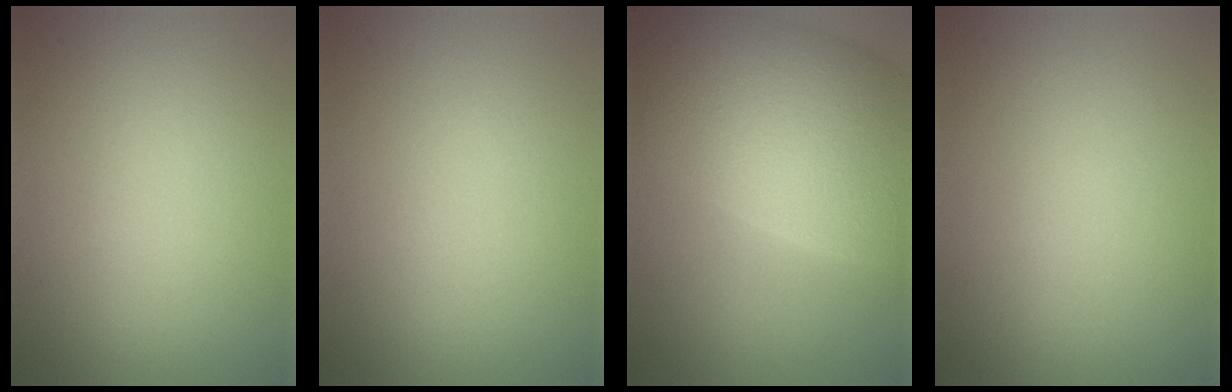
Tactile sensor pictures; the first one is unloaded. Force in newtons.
{"total": 0.0}
{"total": 14.4, "press": 14.4, "slide": 0.5}
{"total": 0.0}